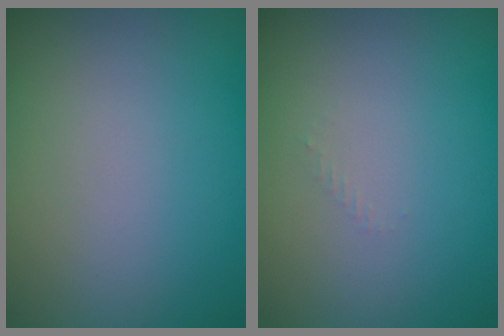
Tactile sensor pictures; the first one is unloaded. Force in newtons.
{"total": 0.5, "press": 0.5, "slide": 0.2}